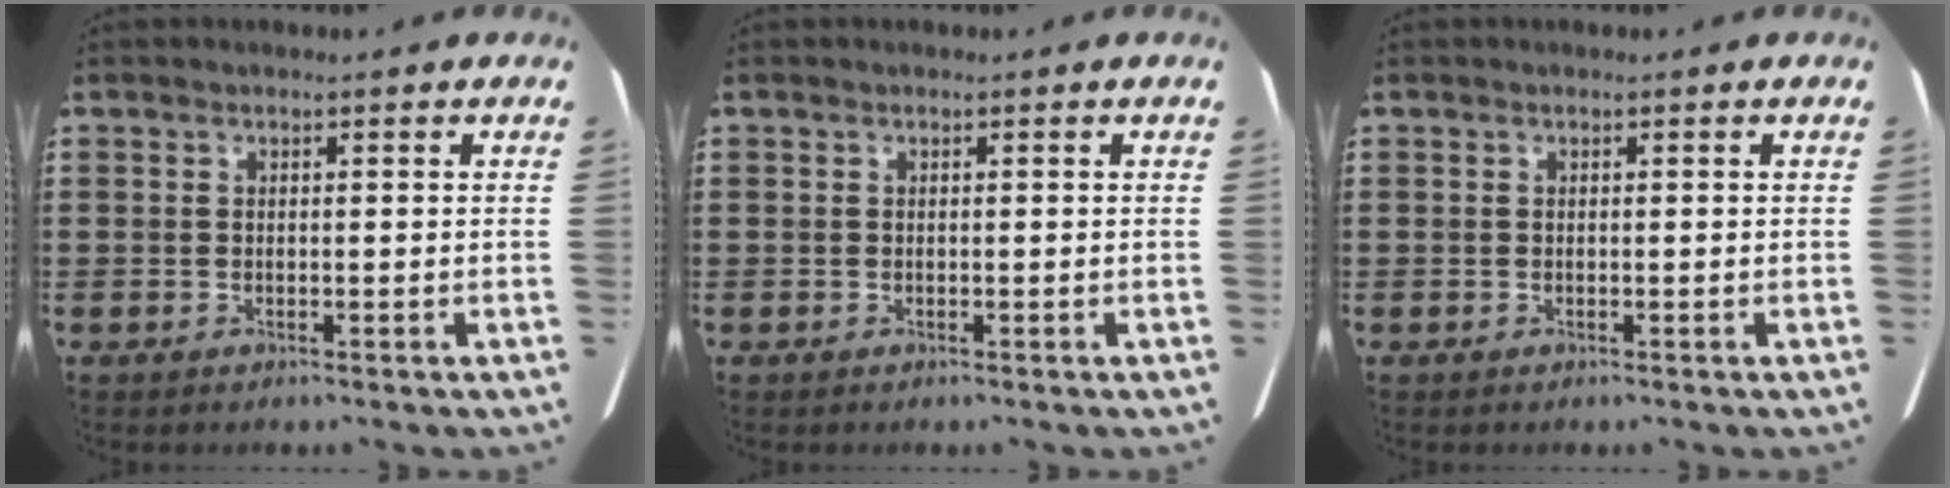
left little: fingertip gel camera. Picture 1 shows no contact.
{"total": 0.0}
{"total": 0.0}